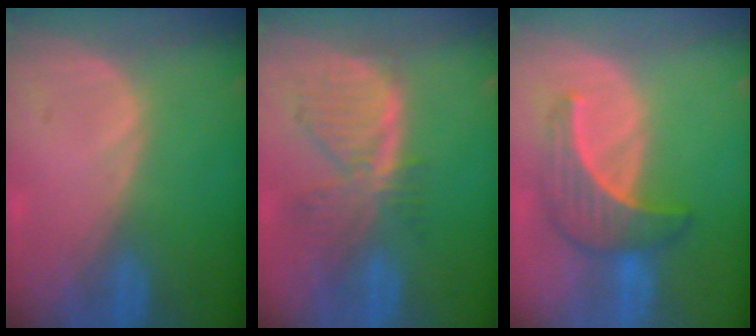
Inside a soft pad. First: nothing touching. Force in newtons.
{"total": 8.1, "press": 7.0, "slide": 4.0}
{"total": 6.4, "press": 6.4, "slide": 0.8}